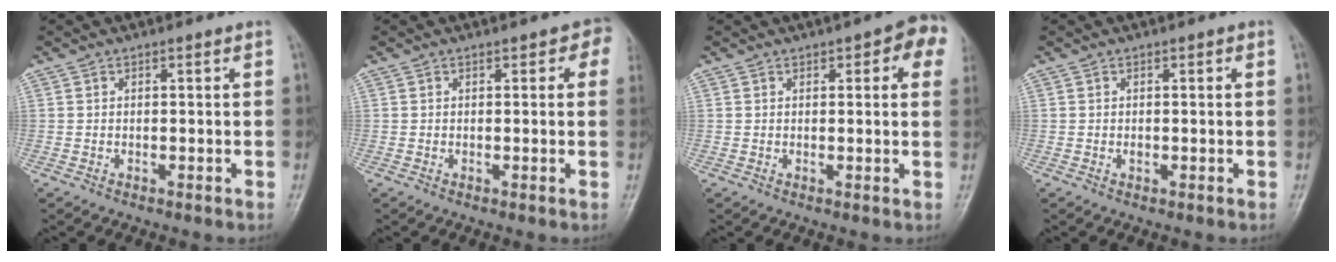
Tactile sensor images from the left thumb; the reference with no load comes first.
{"total": 2.5, "force": [1.2, 1.7, 1.3], "torque": [0.022, 0.001, 0.007]}
{"total": 6.9, "force": [2.9, 3.1, 5.4], "torque": [-0.025, 0.001, 0.025]}
{"total": 0.6, "force": [-0.1, 0.5, 0.3], "torque": [0.006, 0.001, -0.003]}